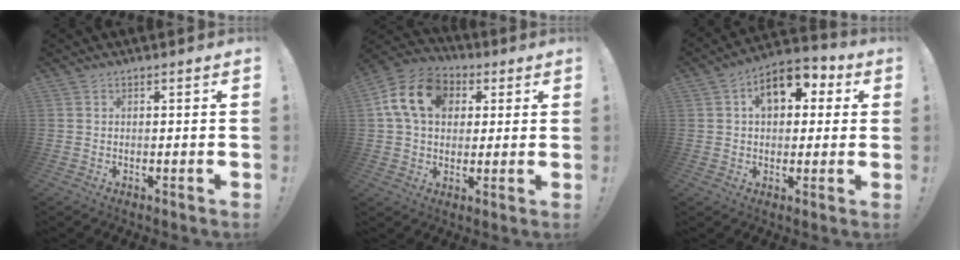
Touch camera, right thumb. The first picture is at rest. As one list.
[{"total": 16.1, "force": [4.7, 12.1, 9.5], "torque": [-0.147, 0.003, 0.091]}, {"total": 12.0, "force": [4.3, 8.0, 7.9], "torque": [-0.103, -0.009, 0.076]}]